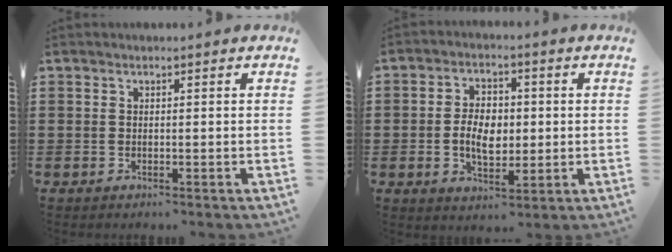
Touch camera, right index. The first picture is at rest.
{"total": 6.3, "force": [-0.4, 3.8, 5.0], "torque": [-0.097, 0.005, -0.012]}